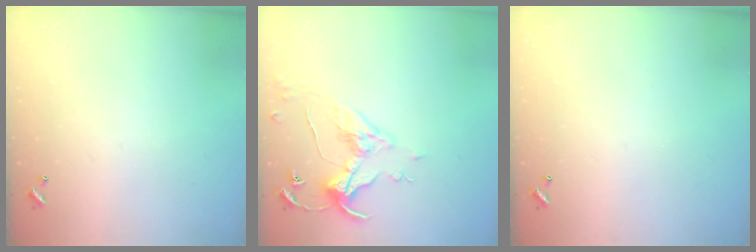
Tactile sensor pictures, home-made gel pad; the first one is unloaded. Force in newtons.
{"total": 6.2, "press": 6.1, "slide": 0.8}
{"total": 0.0}